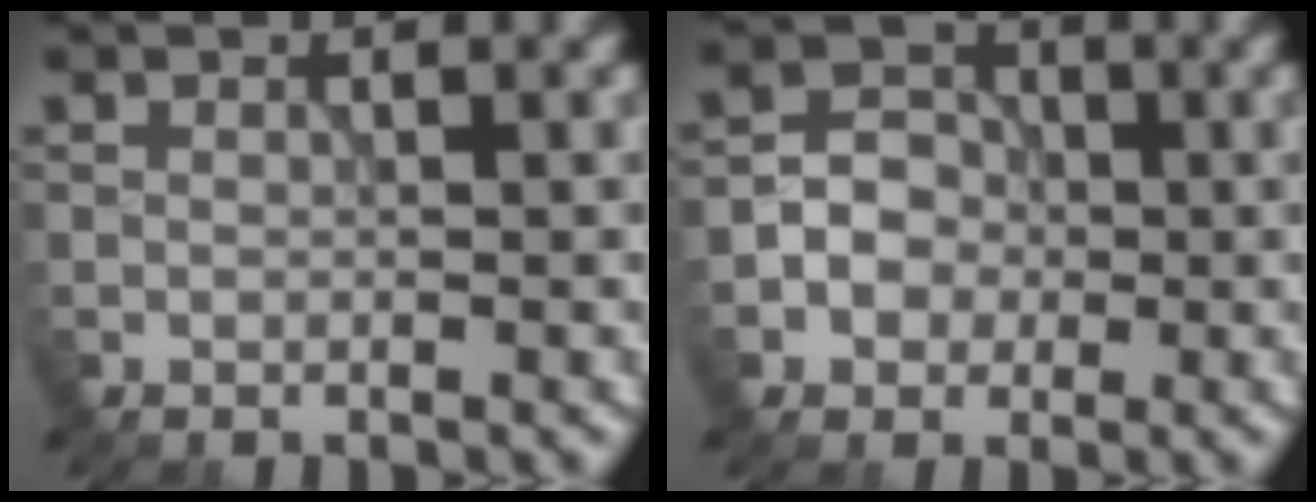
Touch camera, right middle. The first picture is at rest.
{"total": 3.0, "force": [-0.8, 2.6, 1.3], "torque": [-0.013, 0.006, -0.018]}